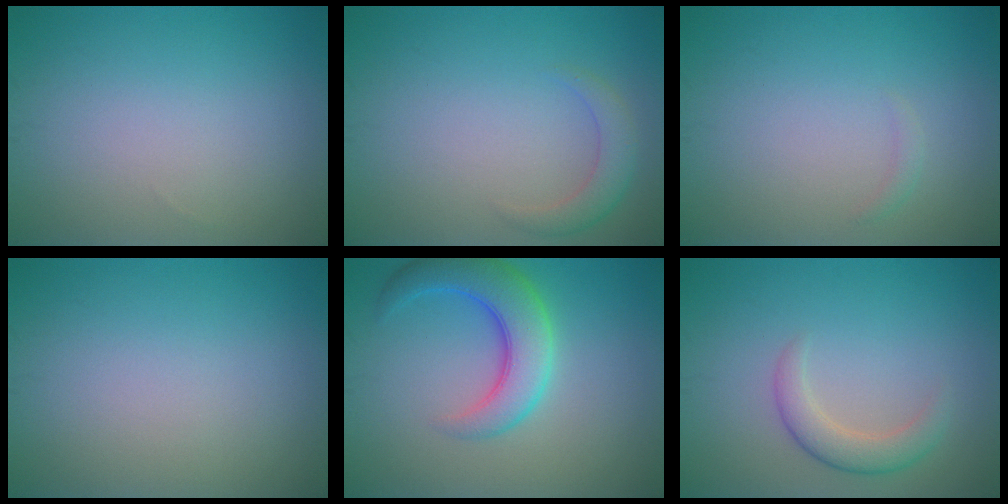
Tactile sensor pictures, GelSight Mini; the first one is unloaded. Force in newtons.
{"total": 2.1, "press": 2.1, "slide": 0.2}
{"total": 0.7, "press": 0.7, "slide": 0.0}
{"total": 0.0}
{"total": 5.8, "press": 5.8, "slide": 0.3}
{"total": 2.7, "press": 2.7, "slide": 0.2}